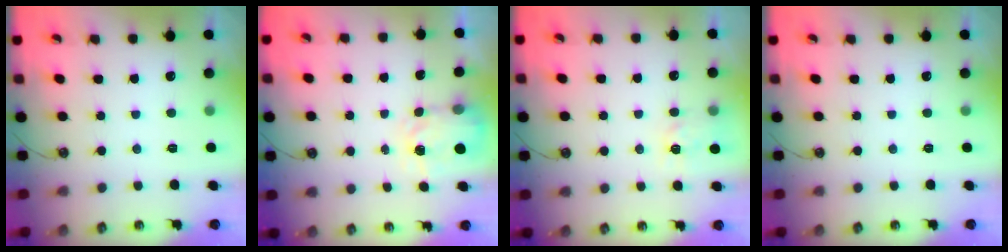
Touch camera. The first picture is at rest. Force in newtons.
{"total": 3.9, "press": 3.9, "slide": 0.7}
{"total": 4.8, "press": 4.7, "slide": 0.5}
{"total": 0.0}